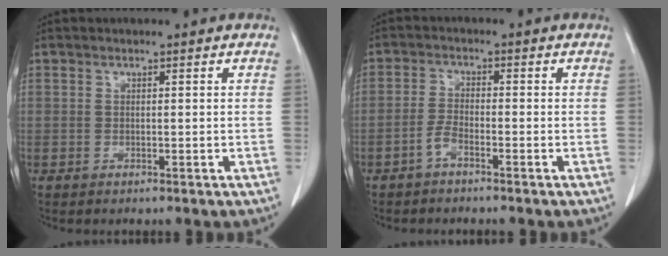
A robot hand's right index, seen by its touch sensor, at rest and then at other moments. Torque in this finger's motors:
{"motor_torque": [0.32, -0.25, 0.07, 0.04]}